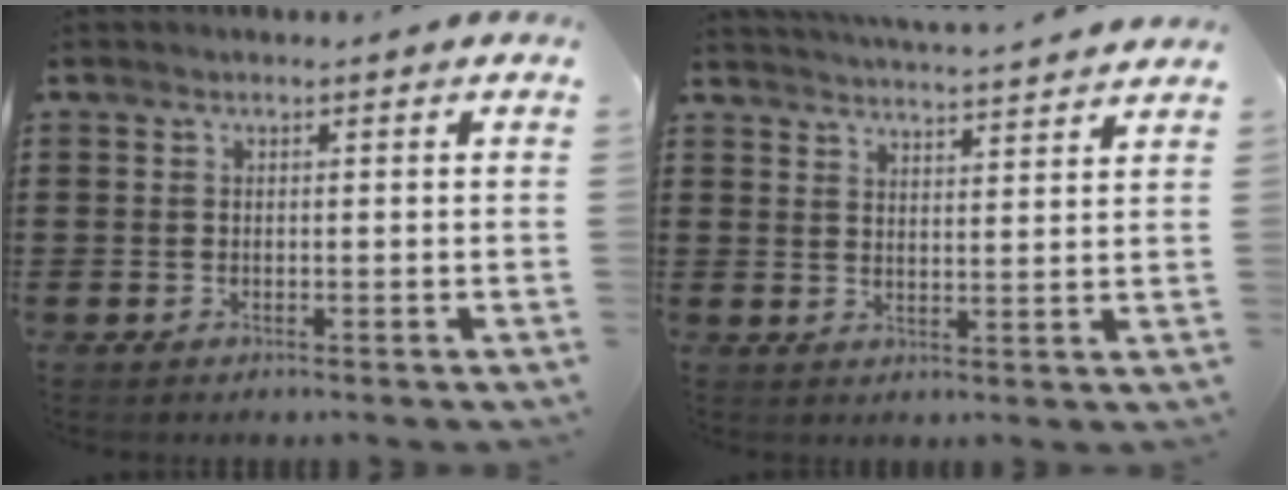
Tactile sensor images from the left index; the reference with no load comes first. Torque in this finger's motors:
{"motor_torque": [0.21, -0.17, 0.19, 0.11]}